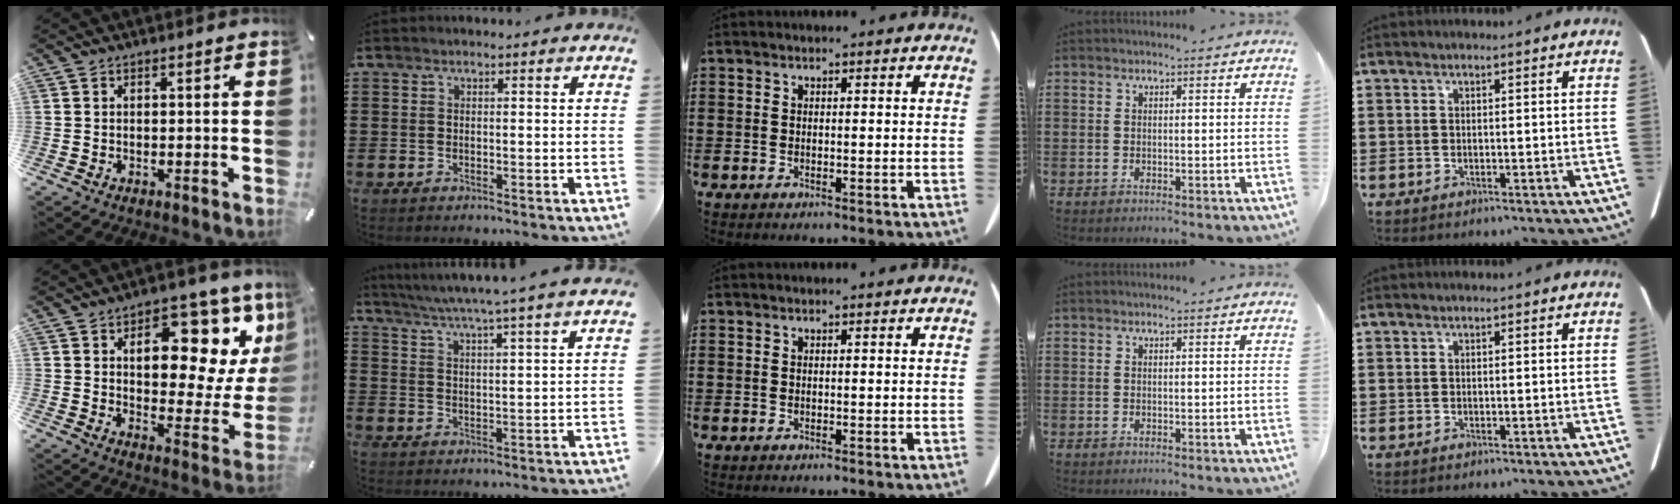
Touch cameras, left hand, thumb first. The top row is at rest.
{"thumb": {"total": 18.3, "force": [9.1, 9.7, 12.6], "torque": [-0.143, -0.073, 0.144]}, "index": {"total": 4.9, "force": [4.3, -1.3, 2.0], "torque": [-0.055, -0.034, 0.068]}}